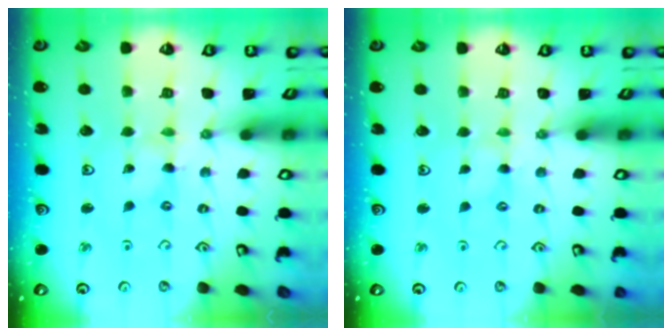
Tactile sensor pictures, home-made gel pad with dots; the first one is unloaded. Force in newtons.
{"total": 1.4, "press": 1.4, "slide": 0.4}